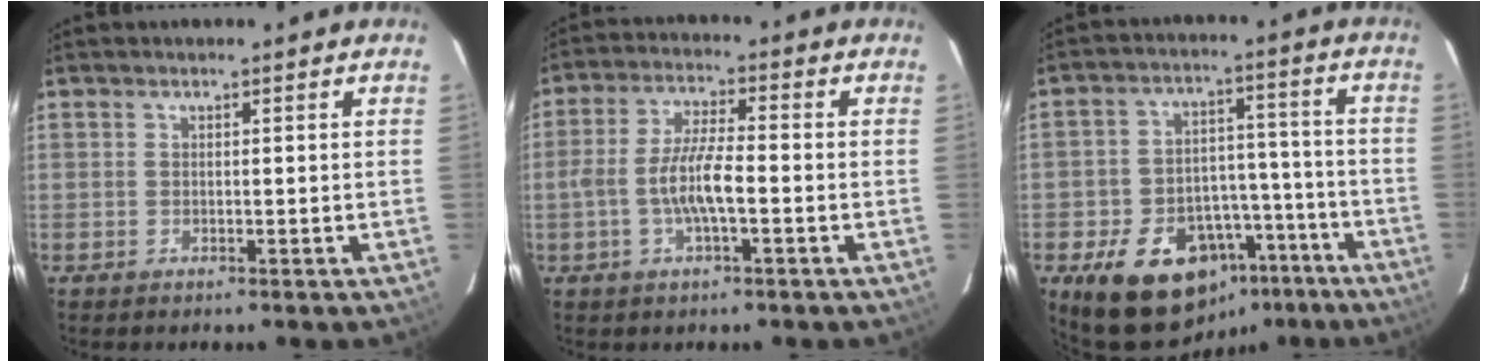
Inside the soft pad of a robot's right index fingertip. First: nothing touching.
{"total": 7.5, "force": [-2.0, 1.5, 7.0], "torque": [-0.141, 0.007, -0.037]}
{"total": 18.5, "force": [-11.2, 11.9, 8.7], "torque": [-0.175, 0.039, -0.136]}